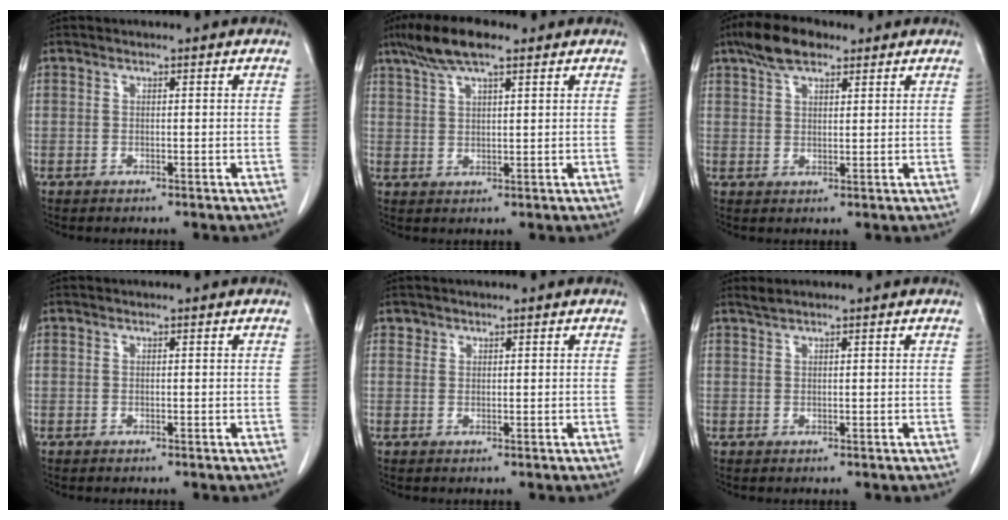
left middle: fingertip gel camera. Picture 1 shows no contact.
{"total": 7.6, "force": [5.4, 1.5, 5.2], "torque": [-0.108, 0.018, 0.097]}
{"total": 6.5, "force": [4.5, 2.6, 4.0], "torque": [-0.078, 0.018, 0.081]}
{"total": 0.0}
{"total": 0.7, "force": [0.5, 0.5, 0.0], "torque": [0.006, 0.001, 0.007]}
{"total": 1.1, "force": [1.0, -0.2, 0.4], "torque": [-0.014, 0.007, 0.025]}